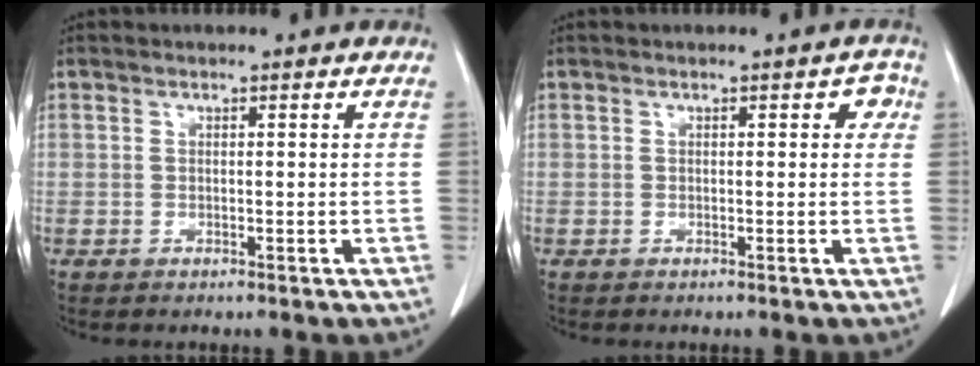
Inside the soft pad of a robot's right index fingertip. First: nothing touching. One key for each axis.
{"total": 2.0, "fx": 0.5, "fy": 1.2, "fz": 1.5, "tx": -0.007, "ty": 0.014, "tz": 0.001}